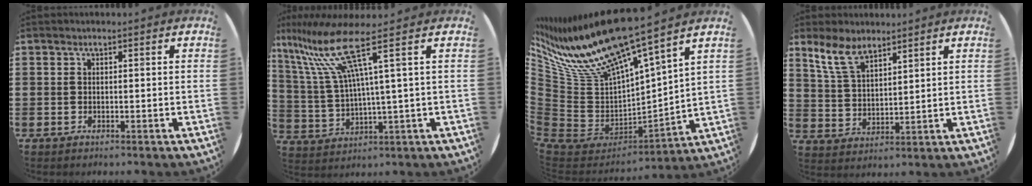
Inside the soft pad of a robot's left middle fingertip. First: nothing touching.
{"total": 11.8, "force": [6.1, 1.4, 10.0], "torque": [-0.225, -0.020, 0.094]}
{"total": 14.5, "force": [12.5, 2.5, 6.9], "torque": [-0.185, -0.090, 0.213]}
{"total": 6.2, "force": [5.0, 2.4, 2.8], "torque": [-0.068, -0.010, 0.093]}